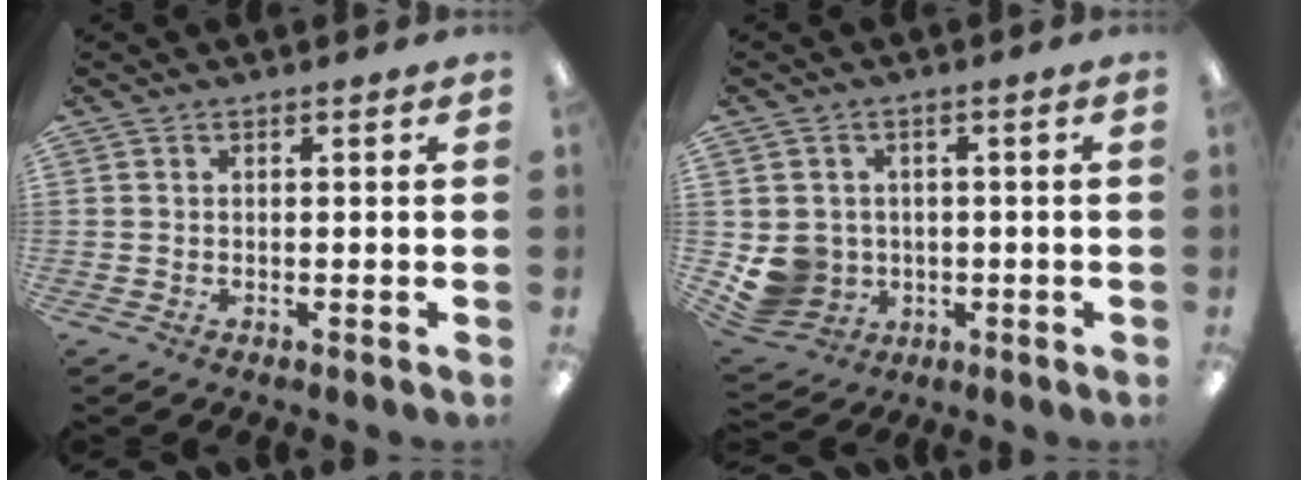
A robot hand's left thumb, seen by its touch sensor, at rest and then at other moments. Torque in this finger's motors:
{"motor_torque": [0.41, 1.74, 0.38, -0.45, 0.04]}